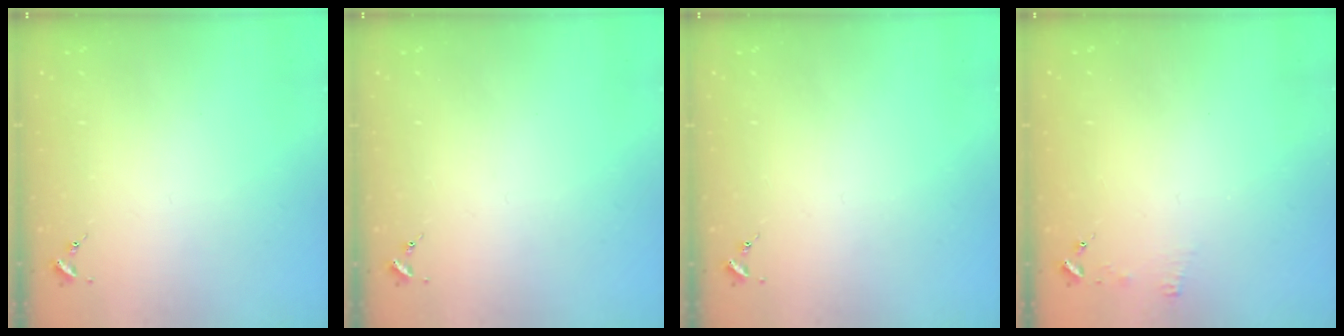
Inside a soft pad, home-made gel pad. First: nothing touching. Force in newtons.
{"total": 0.0}
{"total": 0.0}
{"total": 3.7, "press": 3.7, "slide": 0.3}